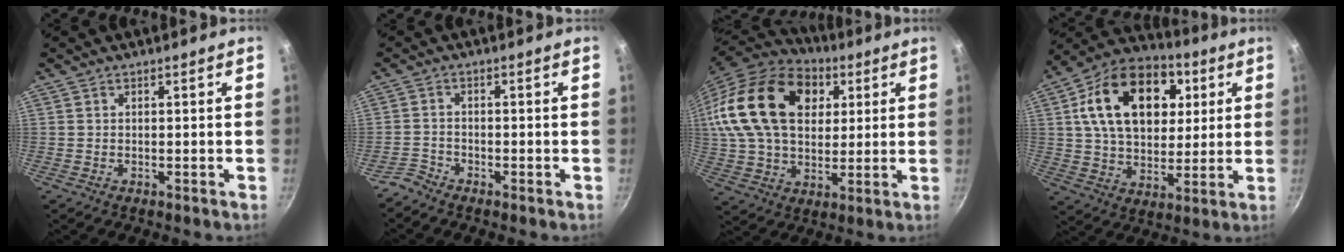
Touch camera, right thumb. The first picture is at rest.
{"total": 2.4, "force": [-2.2, 0.7, 0.3], "torque": [-0.010, 0.015, -0.051]}
{"total": 27.2, "force": [8.1, 18.2, 18.5], "torque": [-0.329, 0.009, 0.138]}
{"total": 22.7, "force": [6.5, 15.2, 15.6], "torque": [-0.235, 0.006, 0.099]}